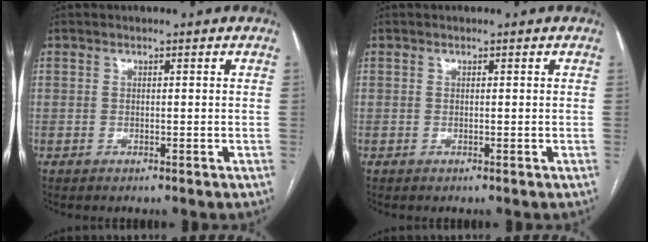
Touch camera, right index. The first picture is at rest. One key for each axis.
{"total": 0.0}